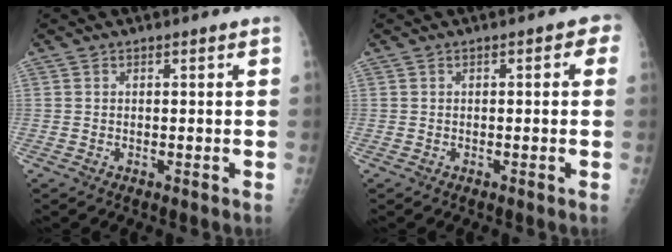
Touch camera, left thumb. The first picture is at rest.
{"total": 2.2, "force": [0.5, 1.1, 1.8], "torque": [-0.005, 0.004, 0.000]}